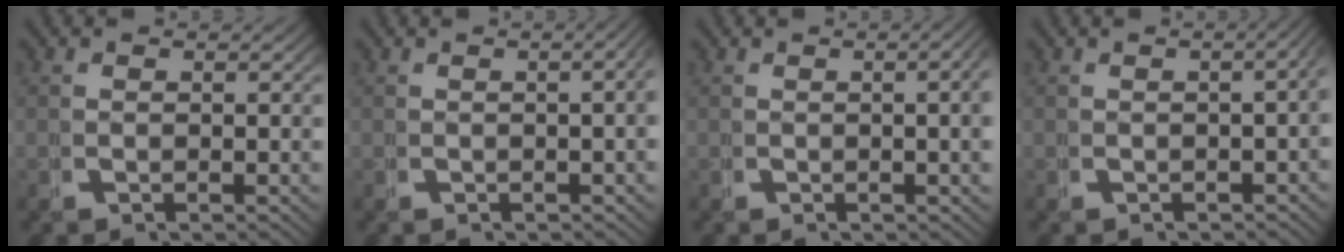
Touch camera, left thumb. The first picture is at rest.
{"total": 3.3, "force": [0.1, 1.0, 3.1], "torque": [-0.033, 0.017, -0.004]}
{"total": 4.1, "force": [0.5, 1.3, 3.8], "torque": [-0.036, 0.015, 0.000]}
{"total": 4.0, "force": [-0.3, 1.8, 3.6], "torque": [-0.040, 0.016, -0.011]}